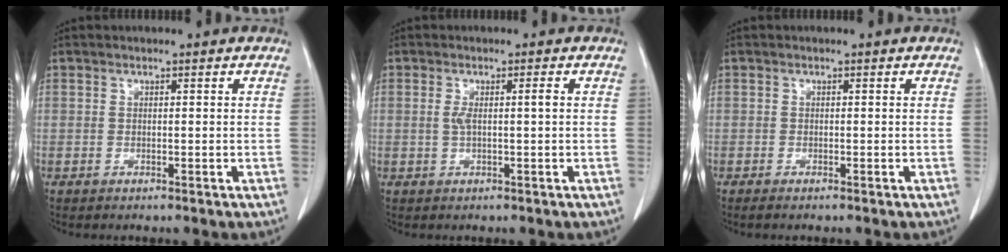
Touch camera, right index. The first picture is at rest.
{"total": 2.2, "force": [0.1, 0.0, 2.2], "torque": [-0.044, 0.007, 0.004]}
{"total": 1.0, "force": [-0.8, 0.0, 0.5], "torque": [-0.013, -0.003, -0.012]}